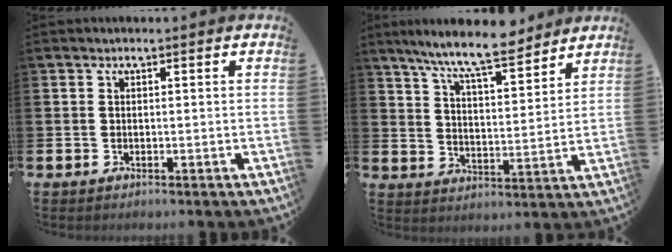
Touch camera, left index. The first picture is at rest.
{"total": 9.1, "force": [8.3, 1.0, 3.7], "torque": [-0.094, -0.041, 0.147]}